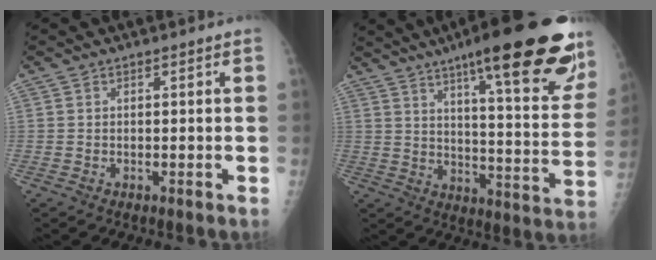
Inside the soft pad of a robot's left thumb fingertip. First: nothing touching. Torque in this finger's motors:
{"motor_torque": [1.00, 0.05, 1.59, -1.18, 0.17]}